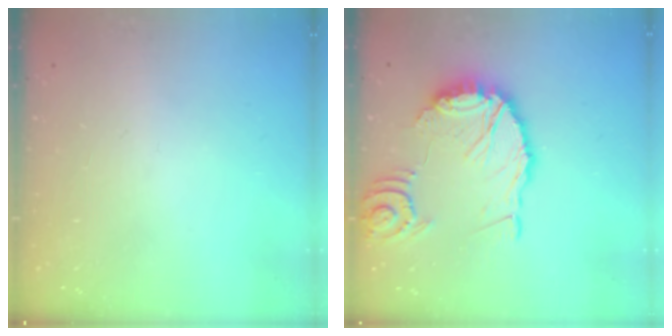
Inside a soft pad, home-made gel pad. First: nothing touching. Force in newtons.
{"total": 18.2, "press": 18.0, "slide": 2.3}